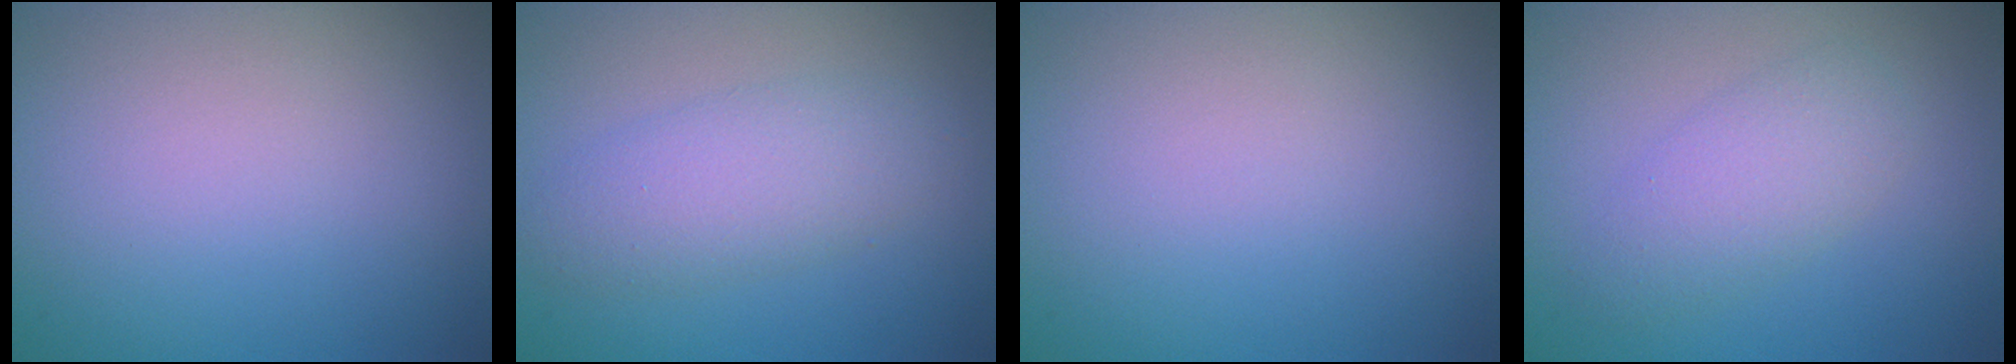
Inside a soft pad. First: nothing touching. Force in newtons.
{"total": 3.5, "press": 3.5, "slide": 0.1}
{"total": 0.0}
{"total": 3.0, "press": 3.0, "slide": 0.1}